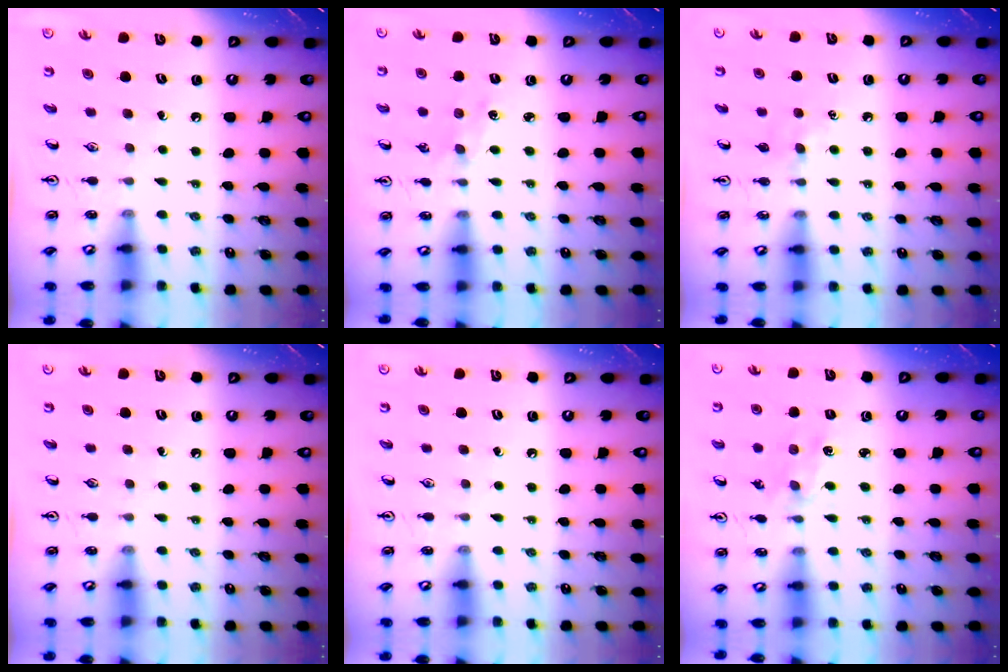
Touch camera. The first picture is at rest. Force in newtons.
{"total": 1.1, "press": 1.1, "slide": 0.2}
{"total": 3.5, "press": 3.4, "slide": 0.5}
{"total": 0.0}
{"total": 0.0}
{"total": 1.7, "press": 1.7, "slide": 0.3}